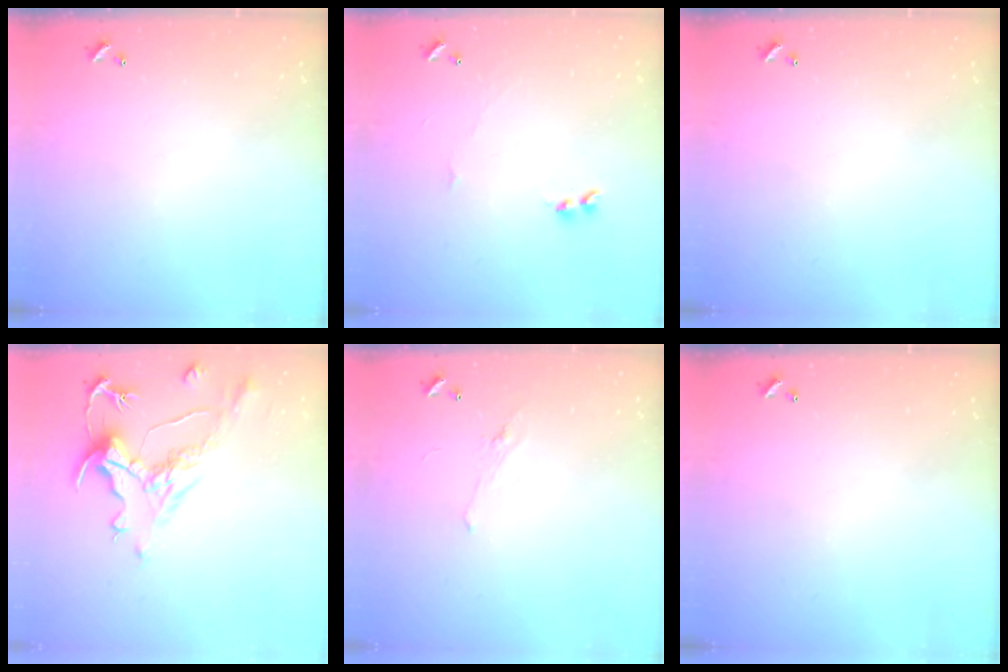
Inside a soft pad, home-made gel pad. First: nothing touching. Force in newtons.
{"total": 1.9, "press": 1.8, "slide": 0.5}
{"total": 0.0}
{"total": 1.4, "press": 0.2, "slide": 1.4}
{"total": 2.2, "press": 2.1, "slide": 0.8}
{"total": 0.0}